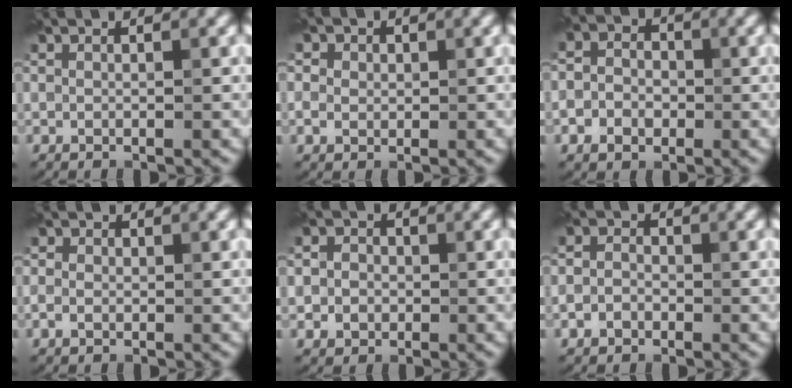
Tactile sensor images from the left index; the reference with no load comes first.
{"total": 3.1, "force": [0.9, 2.6, 1.4], "torque": [-0.018, 0.017, -0.005]}
{"total": 3.7, "force": [-0.7, 3.2, 1.7], "torque": [-0.009, 0.006, -0.025]}
{"total": 1.7, "force": [-0.1, 1.4, 0.9], "torque": [-0.011, 0.001, -0.007]}
{"total": 3.4, "force": [0.3, 3.1, 1.4], "torque": [0.002, 0.009, -0.020]}
{"total": 1.9, "force": [-0.6, 1.6, 0.9], "torque": [0.000, 0.000, -0.022]}